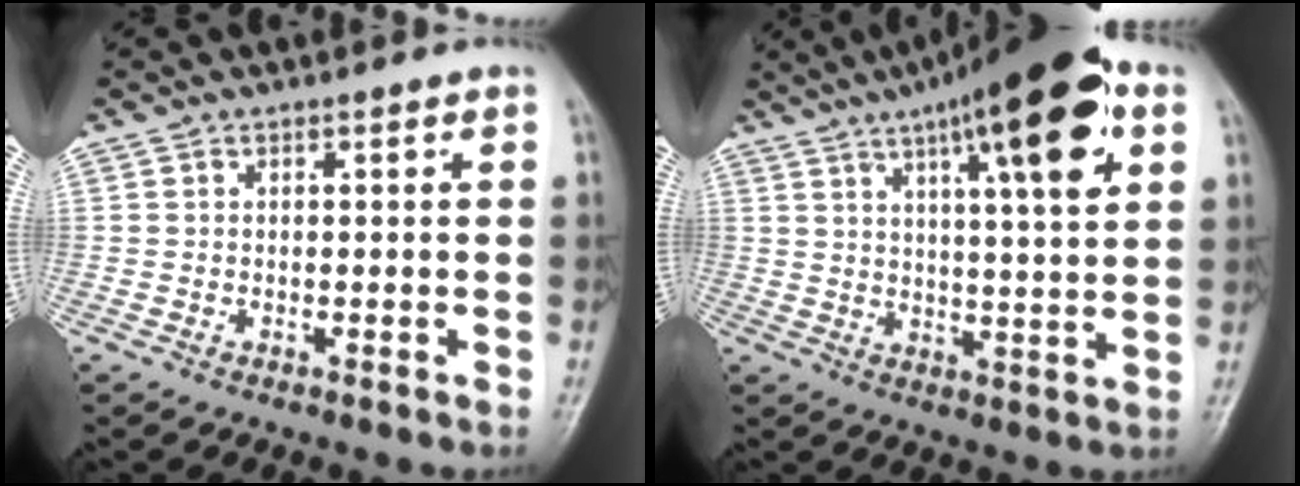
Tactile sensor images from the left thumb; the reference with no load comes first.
{"total": 20.0, "force": [9.4, 4.6, 17.0], "torque": [-0.236, -0.012, 0.136]}